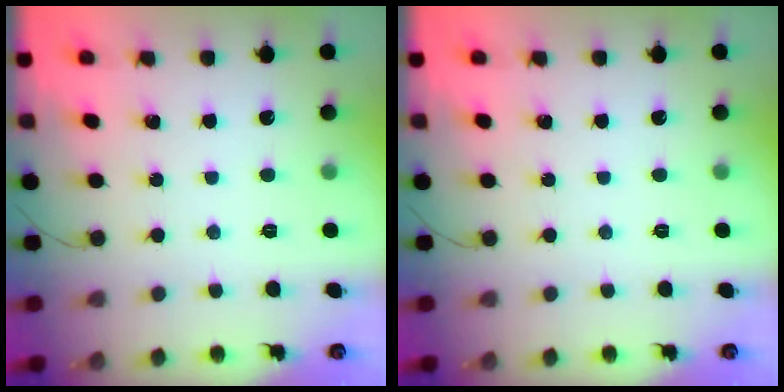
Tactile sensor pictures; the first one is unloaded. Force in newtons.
{"total": 0.0}